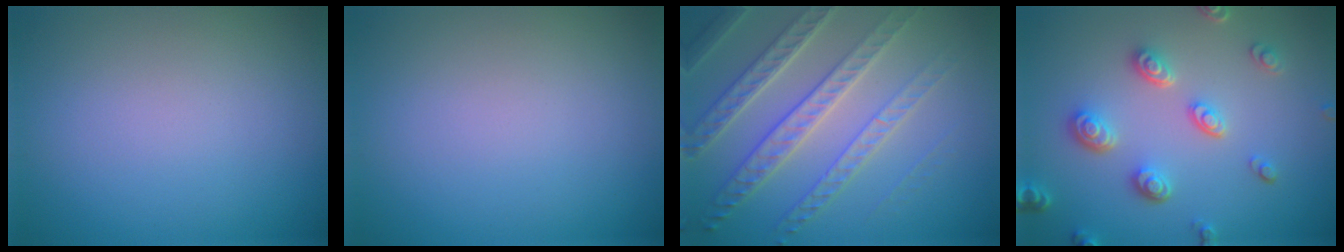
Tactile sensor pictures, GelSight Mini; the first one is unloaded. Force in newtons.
{"total": 0.0}
{"total": 6.8, "press": 4.9, "slide": 4.7}
{"total": 4.1, "press": 3.4, "slide": 2.3}